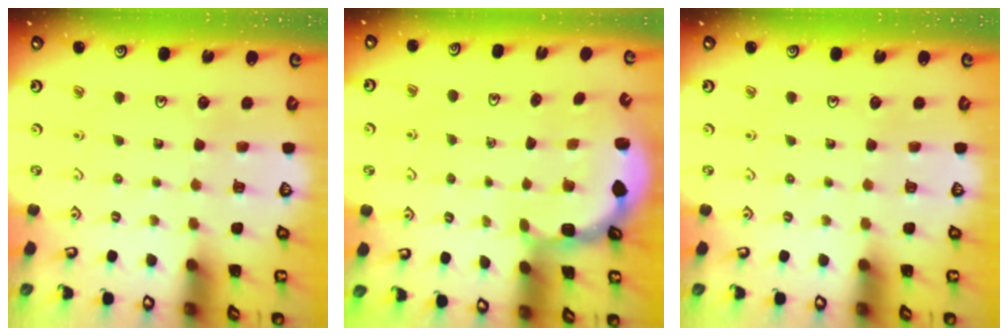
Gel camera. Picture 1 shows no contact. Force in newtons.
{"total": 2.4, "press": 1.8, "slide": 1.6}
{"total": 0.0}